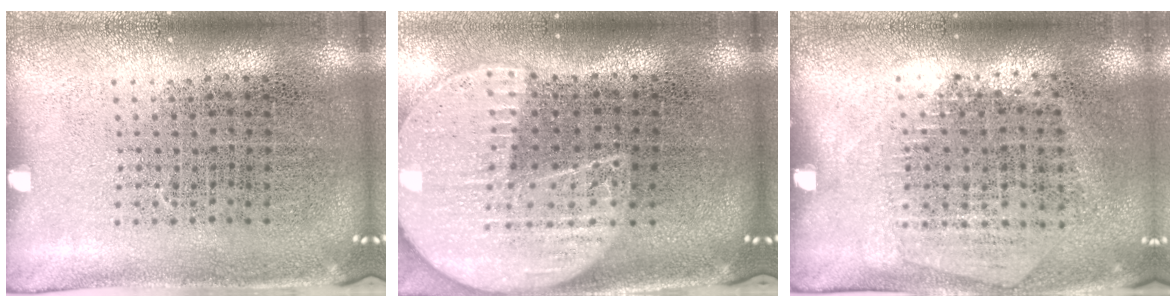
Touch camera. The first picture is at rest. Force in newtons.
{"total": 2.3, "press": 2.0, "slide": 1.1}
{"total": 1.2, "press": 1.0, "slide": 0.6}